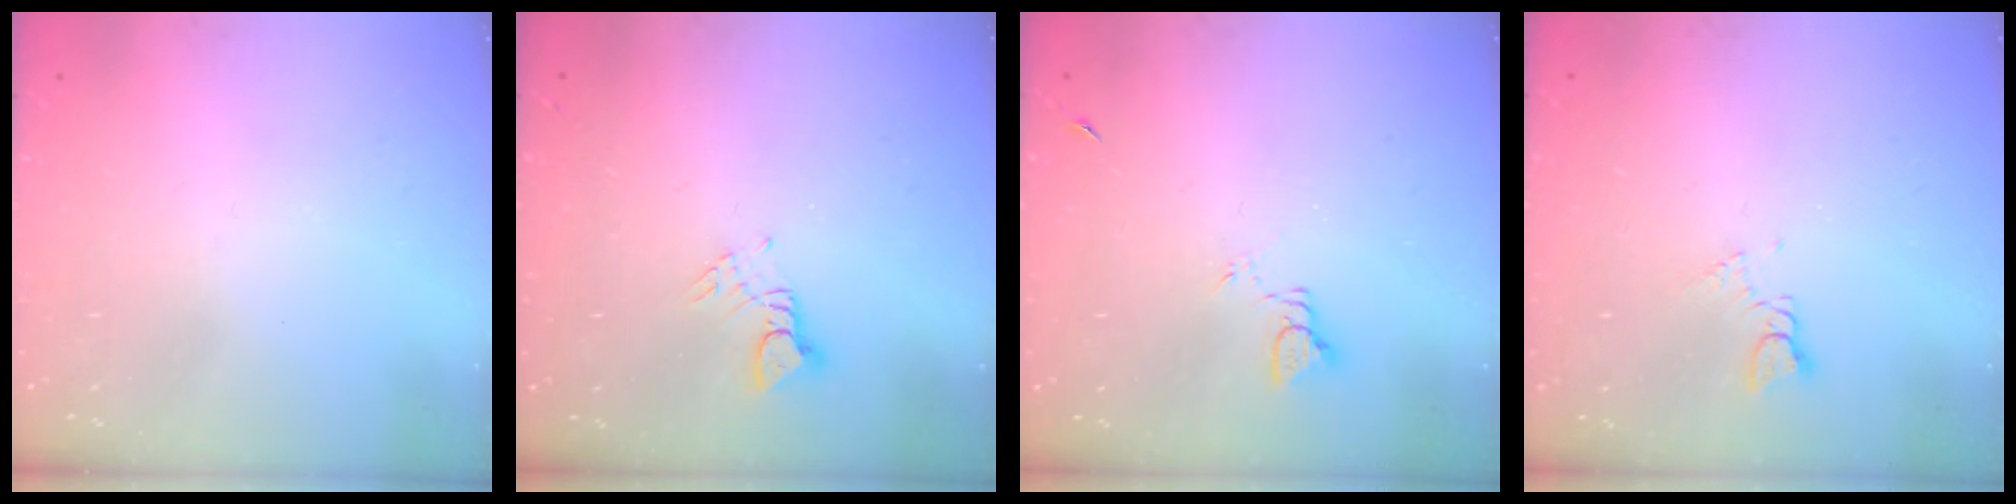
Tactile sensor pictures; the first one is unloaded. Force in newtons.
{"total": 3.0, "press": 3.0, "slide": 0.4}
{"total": 2.5, "press": 2.5, "slide": 0.3}
{"total": 1.9, "press": 1.8, "slide": 0.3}